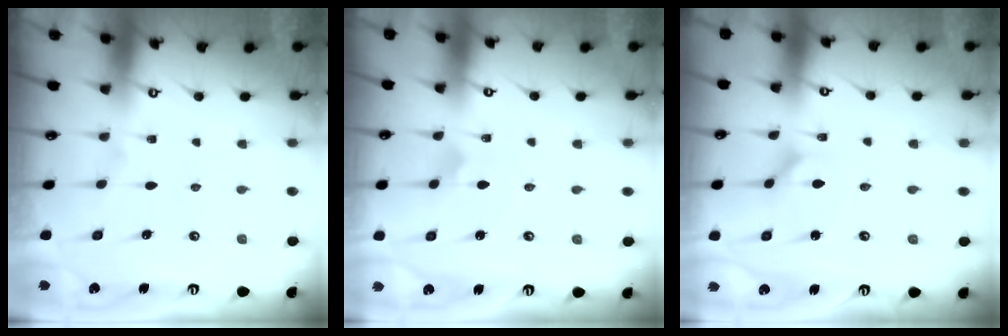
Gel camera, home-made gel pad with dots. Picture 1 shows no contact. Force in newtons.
{"total": 2.2, "press": 2.2, "slide": 0.1}
{"total": 2.1, "press": 2.1, "slide": 0.3}